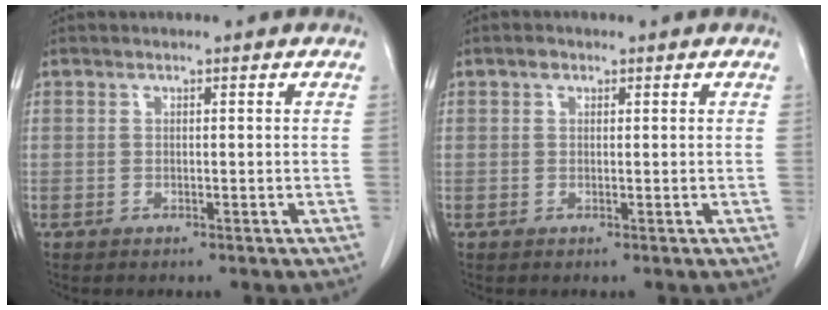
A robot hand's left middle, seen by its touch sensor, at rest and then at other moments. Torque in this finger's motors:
{"motor_torque": [0.14, -0.14, -0.03, 0.00]}